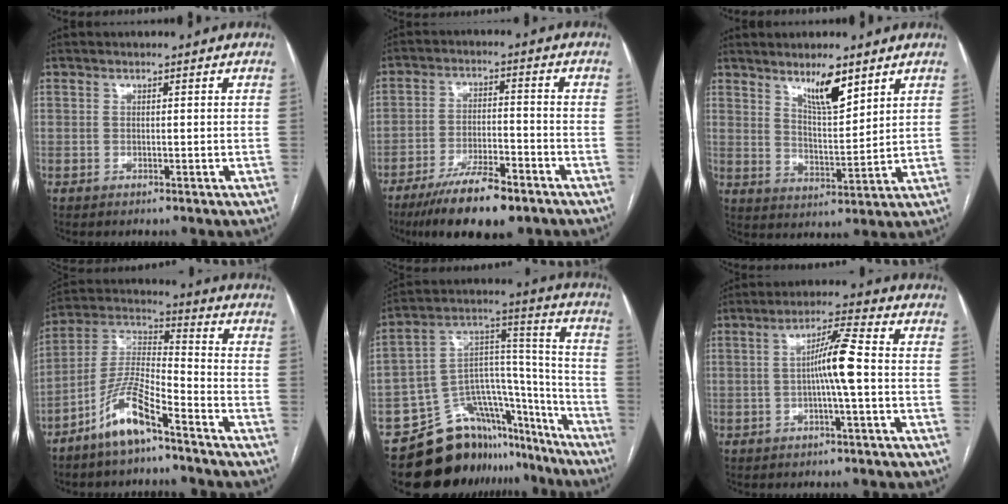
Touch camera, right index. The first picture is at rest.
{"total": 11.3, "force": [-8.1, 2.9, 7.4], "torque": [-0.126, -0.014, -0.136]}
{"total": 7.5, "force": [5.2, 1.5, 5.2], "torque": [-0.097, -0.009, 0.097]}
{"total": 10.3, "force": [-7.0, 1.9, 7.4], "torque": [-0.160, -0.005, -0.140]}
{"total": 20.3, "force": [-16.5, 10.0, 6.3], "torque": [-0.095, 0.078, -0.248]}
{"total": 6.6, "force": [-0.5, -0.2, 6.6], "torque": [-0.118, 0.011, -0.011]}